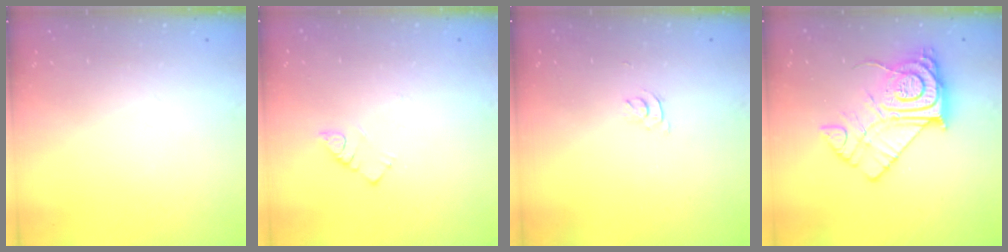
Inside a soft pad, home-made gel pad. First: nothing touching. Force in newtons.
{"total": 3.4, "press": 3.3, "slide": 0.6}
{"total": 2.9, "press": 2.9, "slide": 0.5}
{"total": 17.2, "press": 17.1, "slide": 1.3}